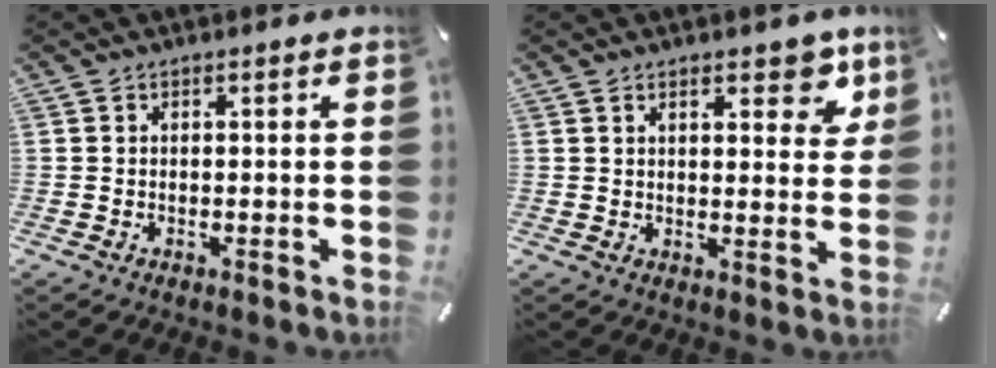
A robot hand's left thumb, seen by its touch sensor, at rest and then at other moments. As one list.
[{"total": 7.7, "force": [4.6, 3.4, 5.1], "torque": [-0.055, -0.020, 0.073]}]